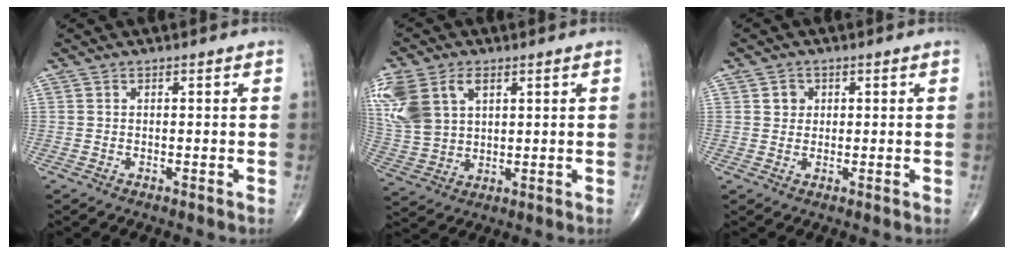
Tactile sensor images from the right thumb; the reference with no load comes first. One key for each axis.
{"total": 15.6, "fx": 5.8, "fy": 10.4, "fz": 10.1, "tx": -0.238, "ty": 0.002, "tz": 0.120}
{"total": 2.4, "fx": 0.7, "fy": 2.1, "fz": 0.8, "tx": 0.001, "ty": -0.001, "tz": 0.008}